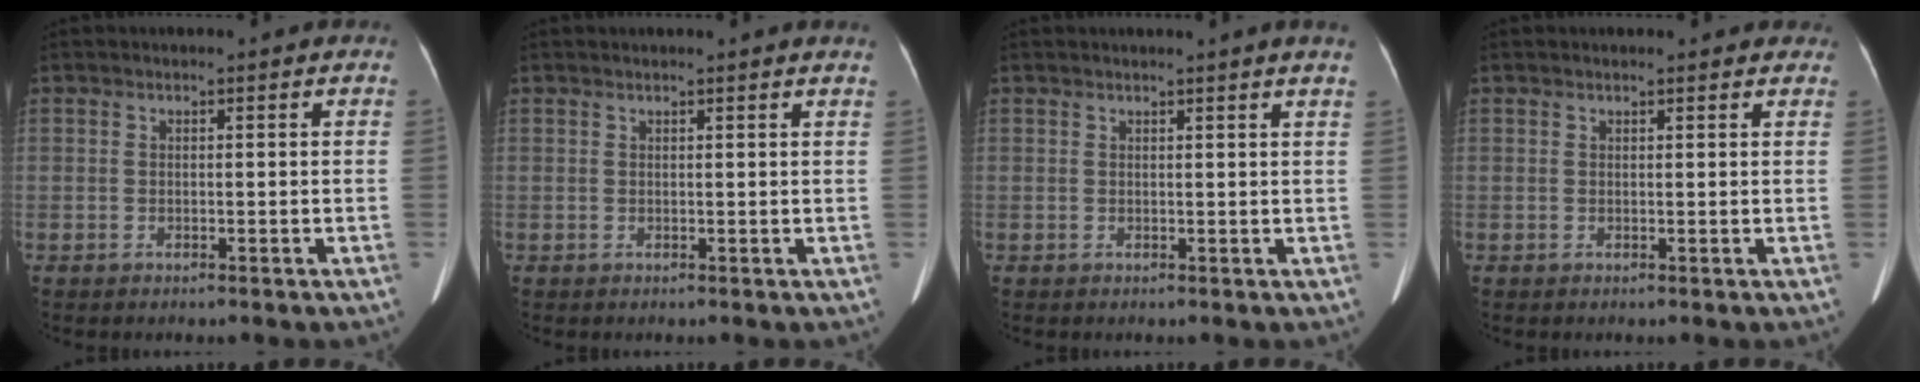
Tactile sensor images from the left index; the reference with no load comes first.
{"total": 2.3, "force": [2.1, -0.5, 0.8], "torque": [-0.020, 0.007, 0.024]}
{"total": 2.5, "force": [2.1, -0.8, 1.1], "torque": [-0.022, -0.006, 0.020]}
{"total": 4.0, "force": [3.5, 1.2, 1.5], "torque": [-0.016, 0.012, 0.029]}